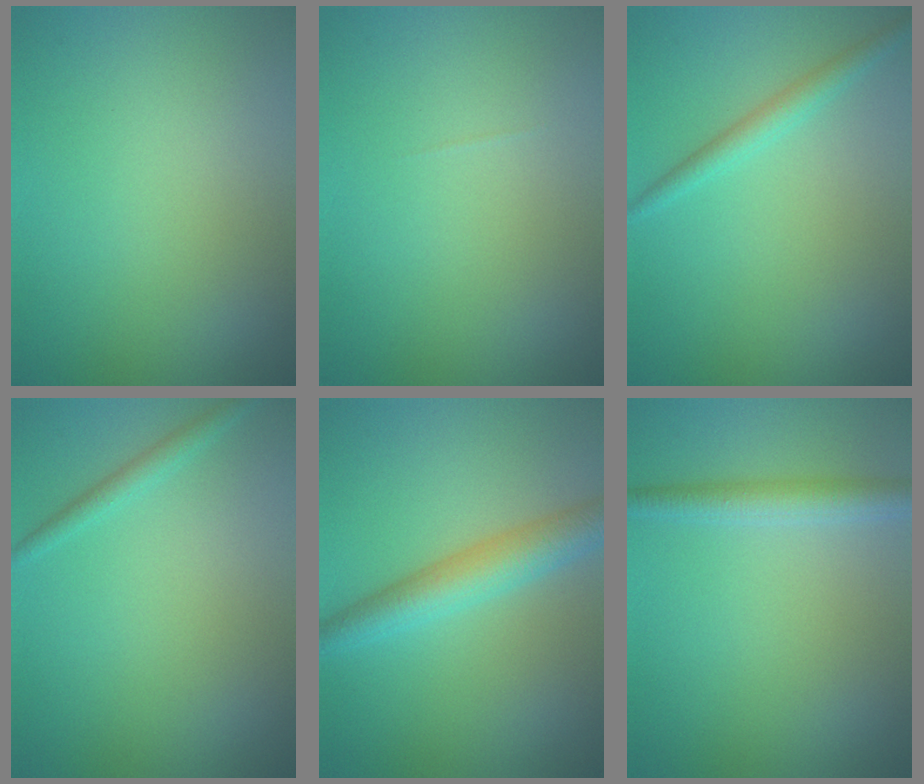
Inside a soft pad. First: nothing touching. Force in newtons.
{"total": 0.0}
{"total": 1.8, "press": 1.8, "slide": 0.1}
{"total": 1.2, "press": 1.2, "slide": 0.0}
{"total": 4.3, "press": 4.3, "slide": 0.1}
{"total": 2.7, "press": 2.7, "slide": 0.1}